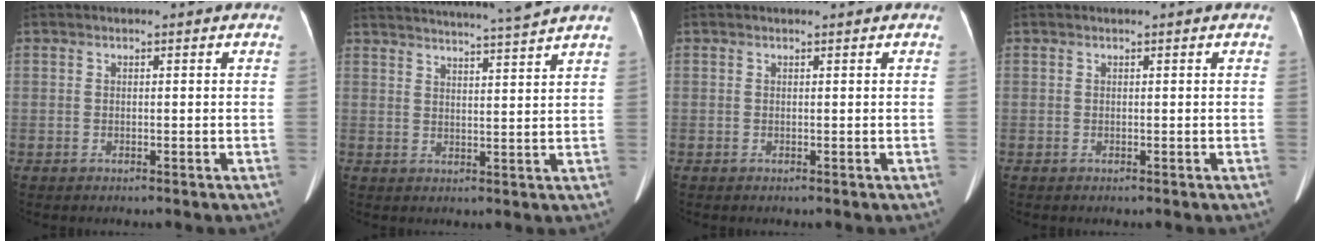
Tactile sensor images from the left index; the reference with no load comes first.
{"total": 13.1, "force": [12.2, -2.1, 4.4], "torque": [-0.080, -0.028, 0.165]}
{"total": 0.0}
{"total": 0.0}